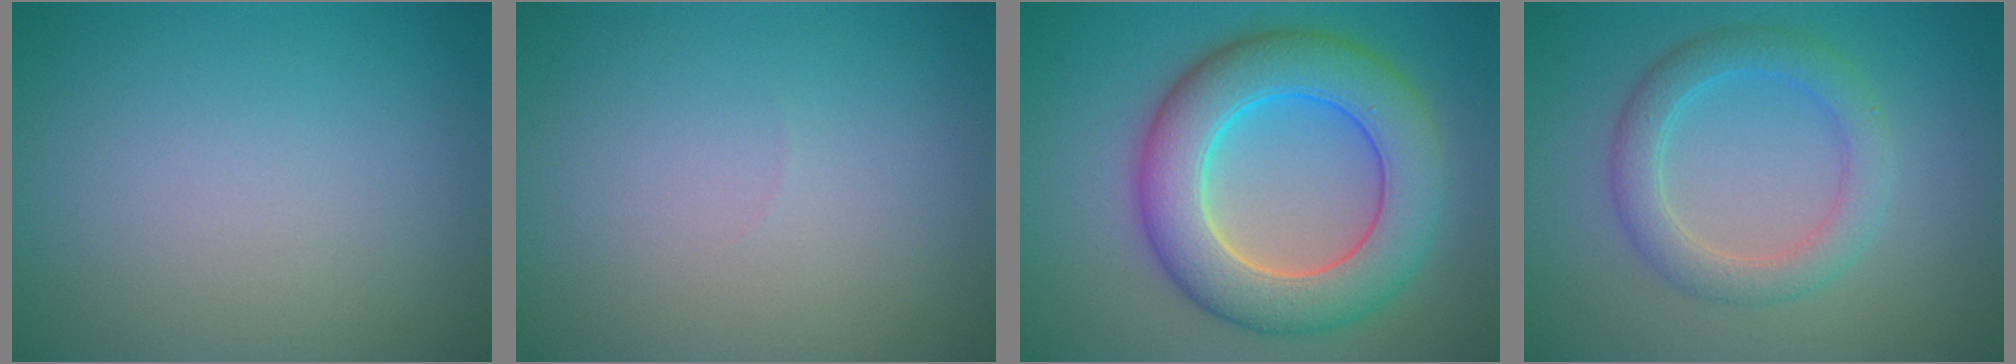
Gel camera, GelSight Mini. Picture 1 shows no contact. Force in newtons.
{"total": 0.0}
{"total": 9.3, "press": 9.3, "slide": 0.2}
{"total": 3.6, "press": 3.6, "slide": 0.1}